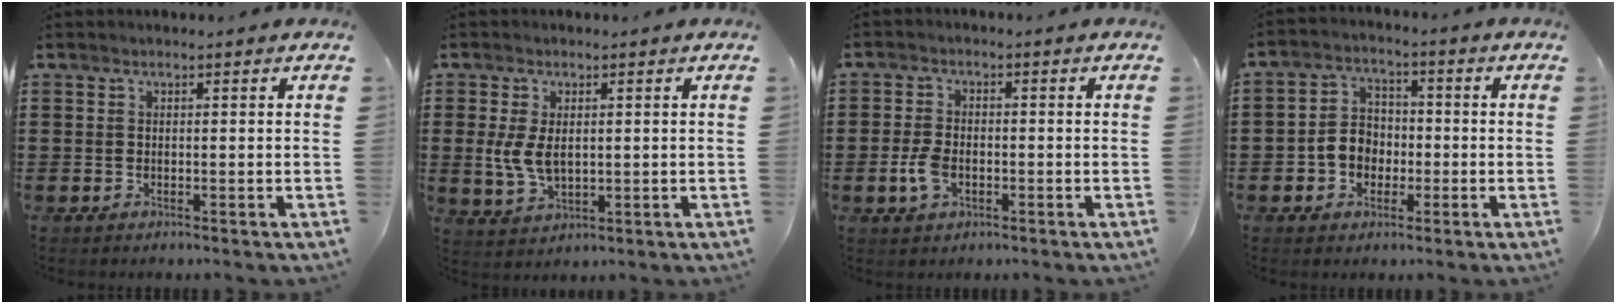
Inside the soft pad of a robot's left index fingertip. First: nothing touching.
{"total": 5.3, "force": [0.4, 3.1, 4.2], "torque": [-0.106, 0.001, 0.002]}
{"total": 4.2, "force": [-1.2, 2.3, 3.3], "torque": [-0.086, -0.006, -0.026]}
{"total": 5.3, "force": [-1.7, 4.3, 2.5], "torque": [-0.062, 0.012, -0.037]}